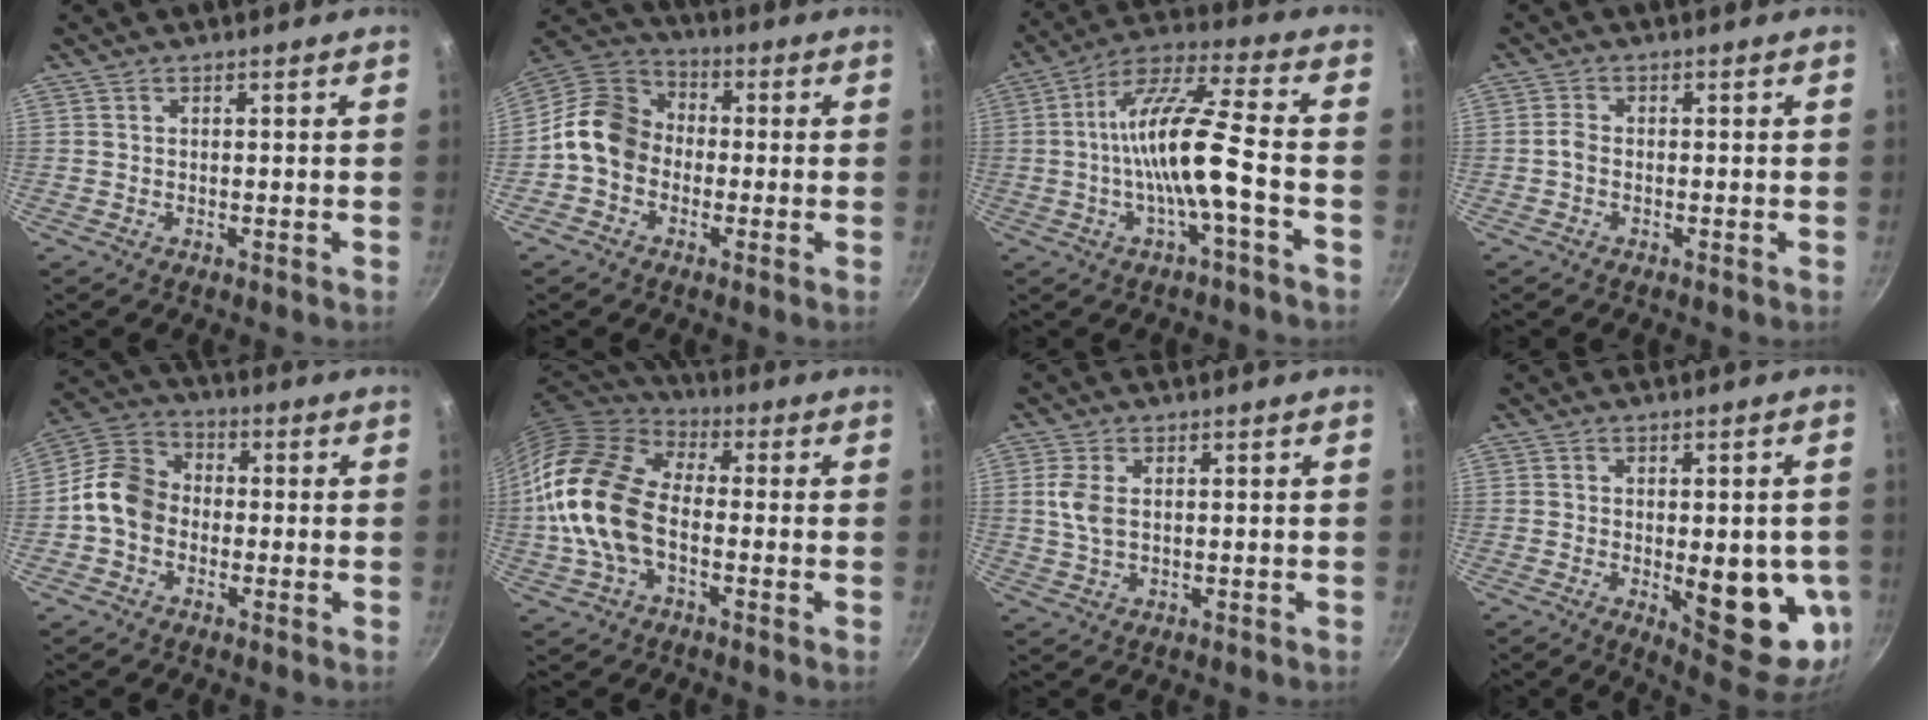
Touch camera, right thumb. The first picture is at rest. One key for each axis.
{"total": 11.0, "fx": -1.6, "fy": 9.1, "fz": 6.0, "tx": -0.074, "ty": 0.034, "tz": -0.056}
{"total": 14.0, "fx": -2.8, "fy": 2.4, "fz": 13.5, "tx": -0.250, "ty": 0.035, "tz": -0.059}
{"total": 1.6, "fx": -0.7, "fy": 1.0, "fz": 1.1, "tx": -0.026, "ty": 0.011, "tz": -0.018}
{"total": 9.6, "fx": -1.8, "fy": 7.7, "fz": 5.4, "tx": -0.072, "ty": 0.031, "tz": -0.058}
{"total": 18.1, "fx": -2.3, "fy": 11.4, "fz": 13.9, "tx": -0.252, "ty": 0.030, "tz": -0.060}
{"total": 4.4, "fx": 0.7, "fy": 2.5, "fz": 3.6, "tx": -0.079, "ty": 0.002, "tz": 0.014}
{"total": 16.2, "fx": -2.4, "fy": 6.5, "fz": 14.7, "tx": -0.143, "ty": -0.020, "tz": -0.023}